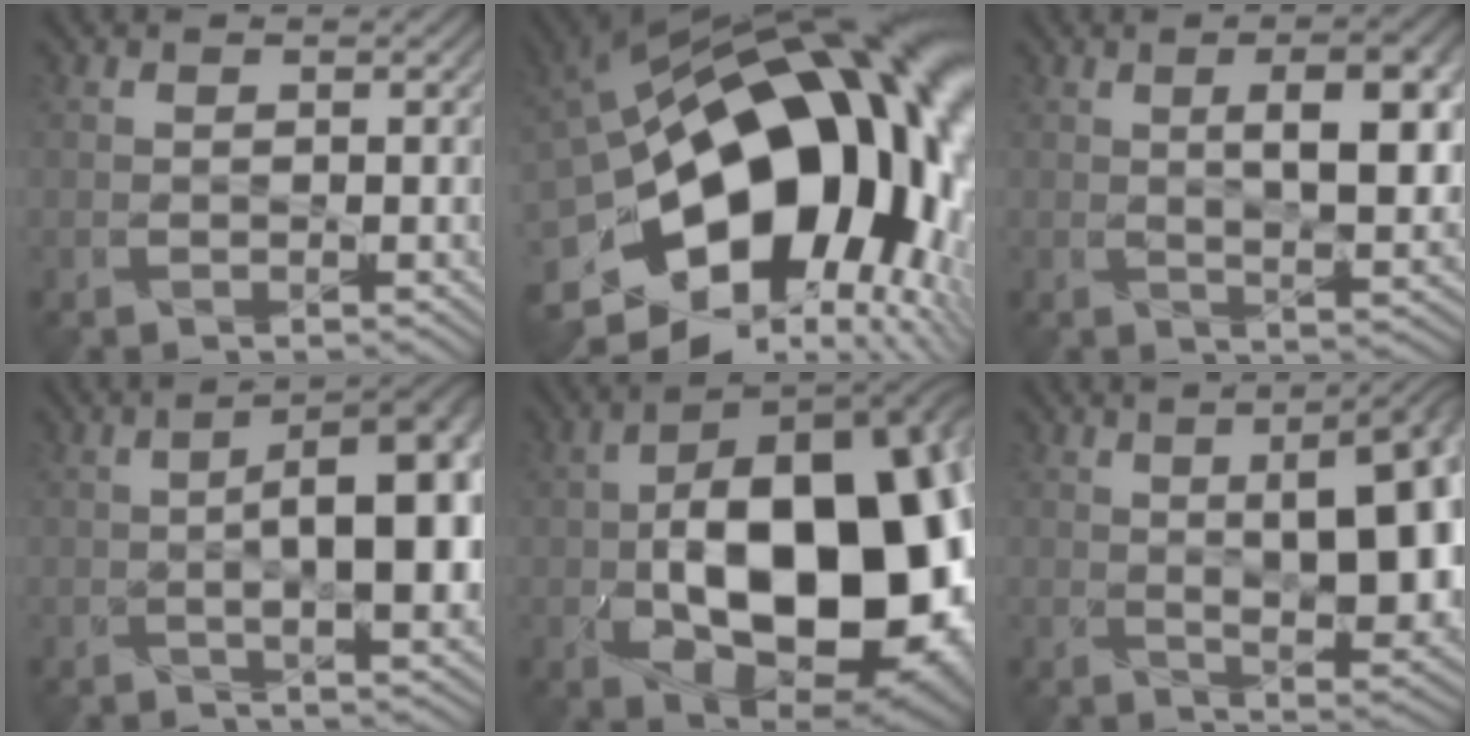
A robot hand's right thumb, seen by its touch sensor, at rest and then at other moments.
{"total": 22.4, "force": [-2.0, 14.1, 17.3], "torque": [-0.325, -0.058, -0.011]}
{"total": 8.3, "force": [1.5, 2.9, 7.6], "torque": [-0.116, 0.003, 0.026]}
{"total": 10.1, "force": [-0.3, 3.7, 9.4], "torque": [-0.120, 0.009, -0.005]}
{"total": 19.2, "force": [-2.6, 10.7, 15.7], "torque": [-0.252, -0.017, -0.037]}
{"total": 12.9, "force": [2.0, 4.8, 11.8], "torque": [-0.152, 0.023, 0.026]}